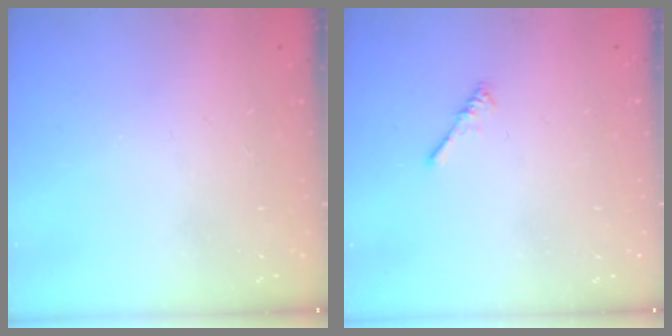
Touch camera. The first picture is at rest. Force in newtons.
{"total": 0.0}